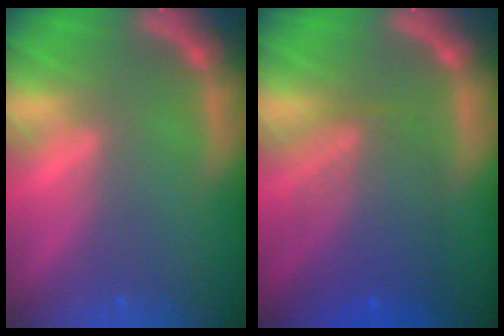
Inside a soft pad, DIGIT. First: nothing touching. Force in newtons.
{"total": 6.6}